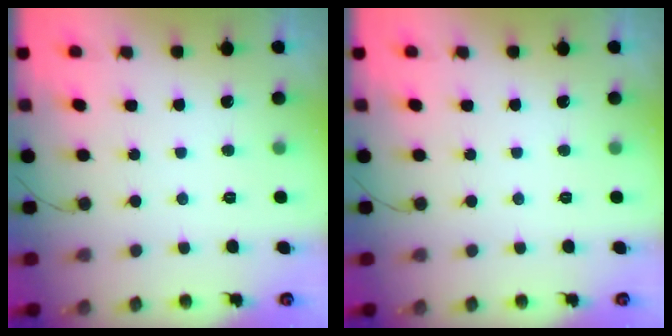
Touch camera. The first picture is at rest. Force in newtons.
{"total": 0.0}